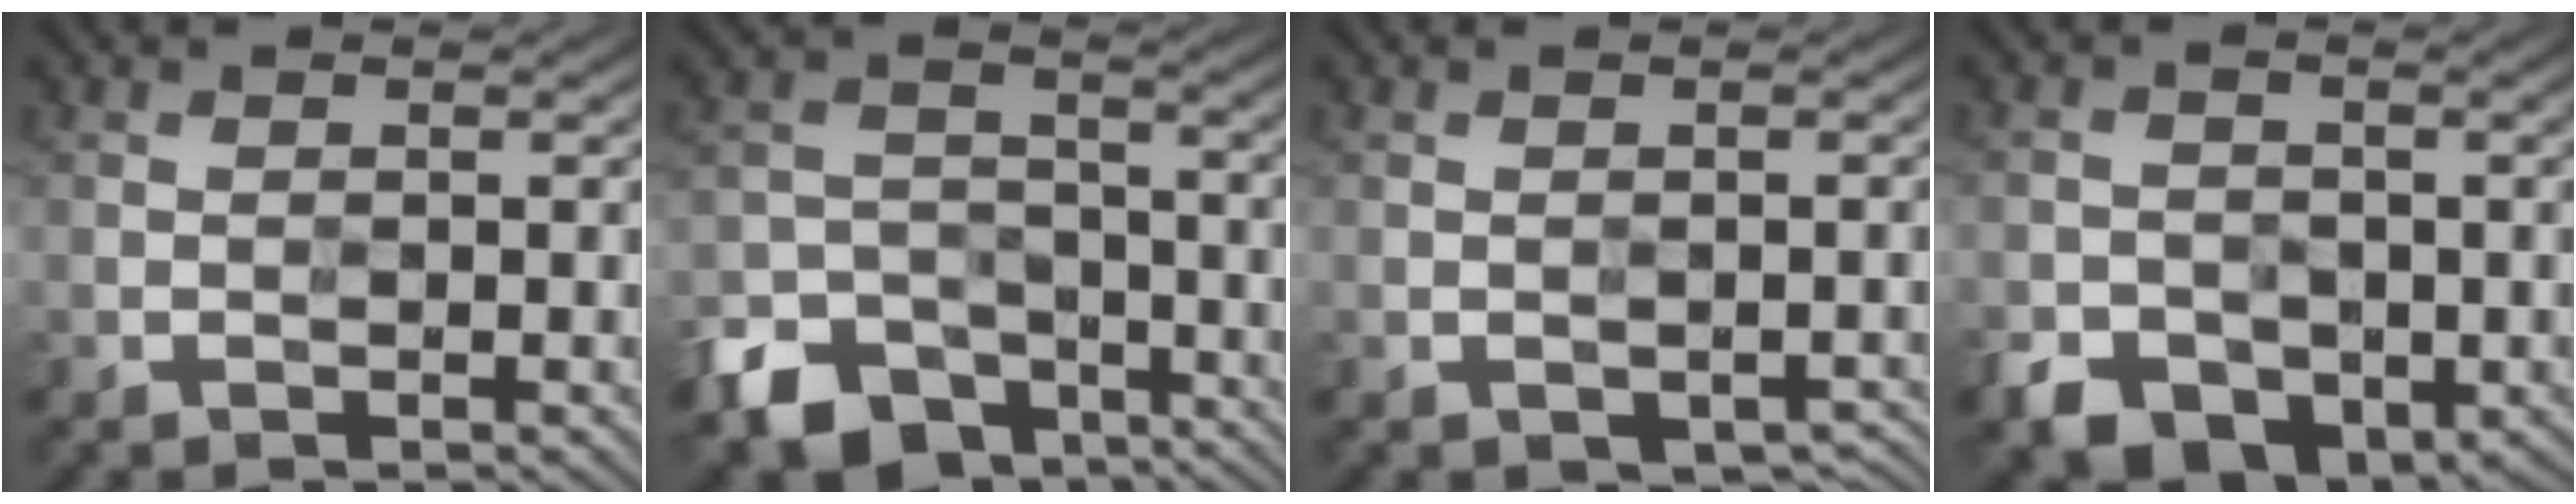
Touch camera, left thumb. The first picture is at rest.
{"total": 10.5, "force": [-7.4, 6.2, 4.2], "torque": [-0.090, -0.023, -0.139]}
{"total": 2.7, "force": [-1.4, 1.5, 1.8], "torque": [-0.021, -0.006, -0.011]}
{"total": 5.4, "force": [-2.9, 4.0, 2.3], "torque": [-0.038, -0.013, -0.054]}